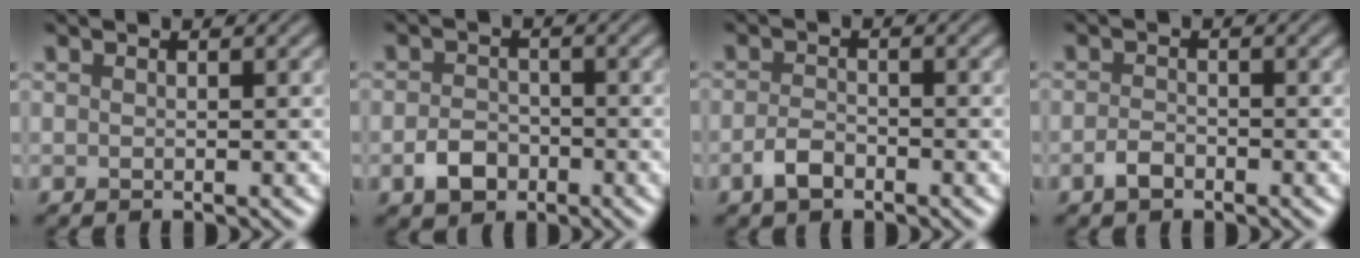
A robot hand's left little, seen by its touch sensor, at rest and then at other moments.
{"total": 2.9, "force": [-1.5, 2.1, 1.4], "torque": [-0.020, 0.003, -0.034]}
{"total": 2.1, "force": [-1.4, 1.0, 1.2], "torque": [-0.023, 0.002, -0.033]}
{"total": 1.6, "force": [-1.2, 0.8, 0.8], "torque": [-0.015, 0.002, -0.027]}